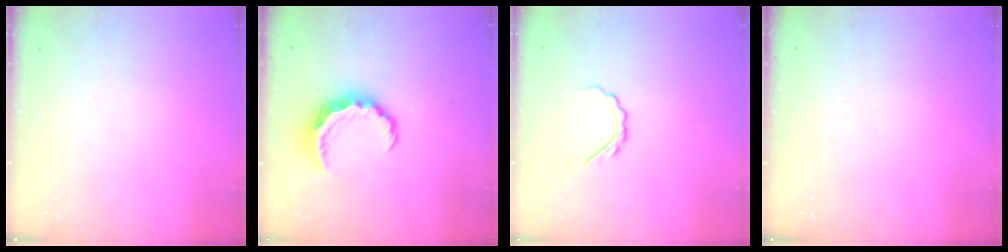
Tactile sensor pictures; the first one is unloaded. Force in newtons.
{"total": 8.2, "press": 8.1, "slide": 1.0}
{"total": 4.5, "press": 4.4, "slide": 0.8}
{"total": 0.0}